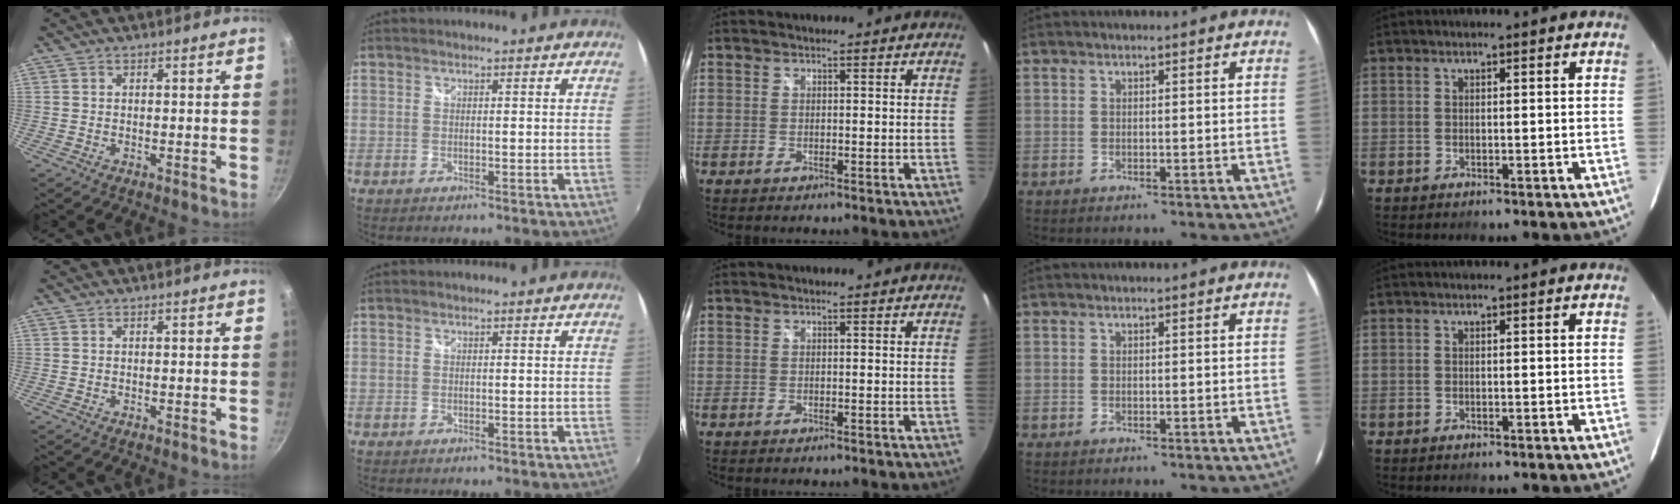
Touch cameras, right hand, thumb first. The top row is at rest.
{}